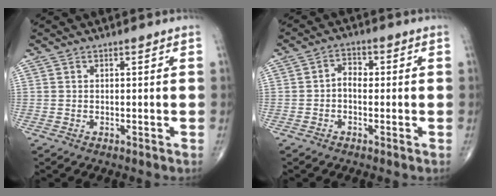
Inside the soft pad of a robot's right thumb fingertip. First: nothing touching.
{"total": 3.0, "force": [-0.4, 2.1, 2.1], "torque": [-0.019, 0.015, -0.017]}